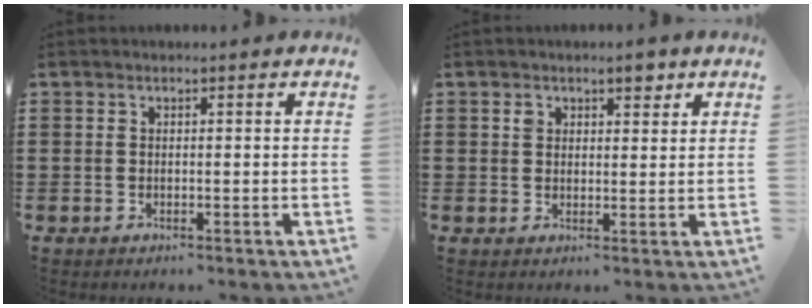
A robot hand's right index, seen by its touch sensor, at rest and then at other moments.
{"total": 2.7, "force": [1.8, 1.5, 1.4], "torque": [-0.025, 0.004, 0.031]}